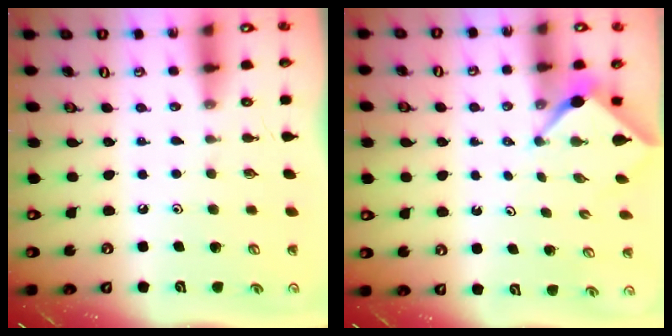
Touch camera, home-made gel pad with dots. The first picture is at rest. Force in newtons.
{"total": 2.5, "press": 2.5, "slide": 0.2}